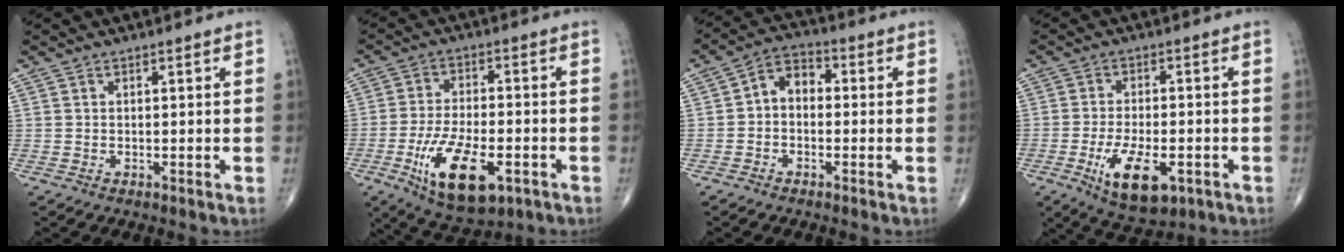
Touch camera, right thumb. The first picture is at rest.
{"total": 14.5, "force": [-5.6, 6.5, 11.8], "torque": [-0.204, 0.005, -0.086]}
{"total": 5.8, "force": [-0.3, 4.2, 4.0], "torque": [-0.045, 0.022, -0.023]}
{"total": 11.0, "force": [-4.2, 5.0, 8.9], "torque": [-0.145, 0.000, -0.059]}